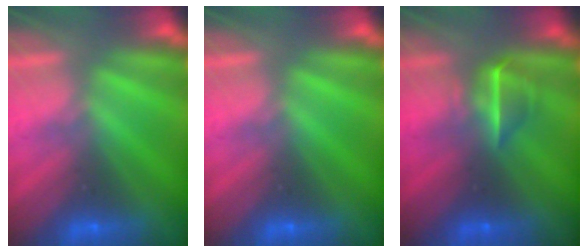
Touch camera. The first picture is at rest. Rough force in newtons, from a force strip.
{"total": 0.0}
{"total": 3.2}